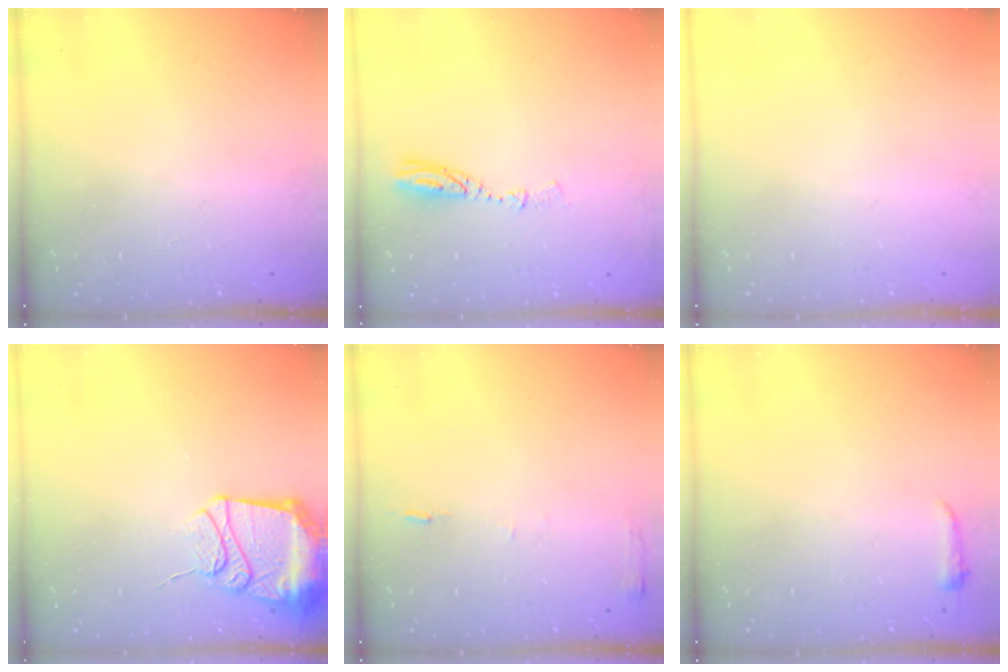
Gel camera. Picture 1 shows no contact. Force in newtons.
{"total": 4.0, "press": 3.9, "slide": 0.2}
{"total": 0.0}
{"total": 12.8, "press": 12.8, "slide": 1.1}
{"total": 5.3, "press": 5.3, "slide": 0.6}
{"total": 3.0, "press": 2.9, "slide": 0.6}